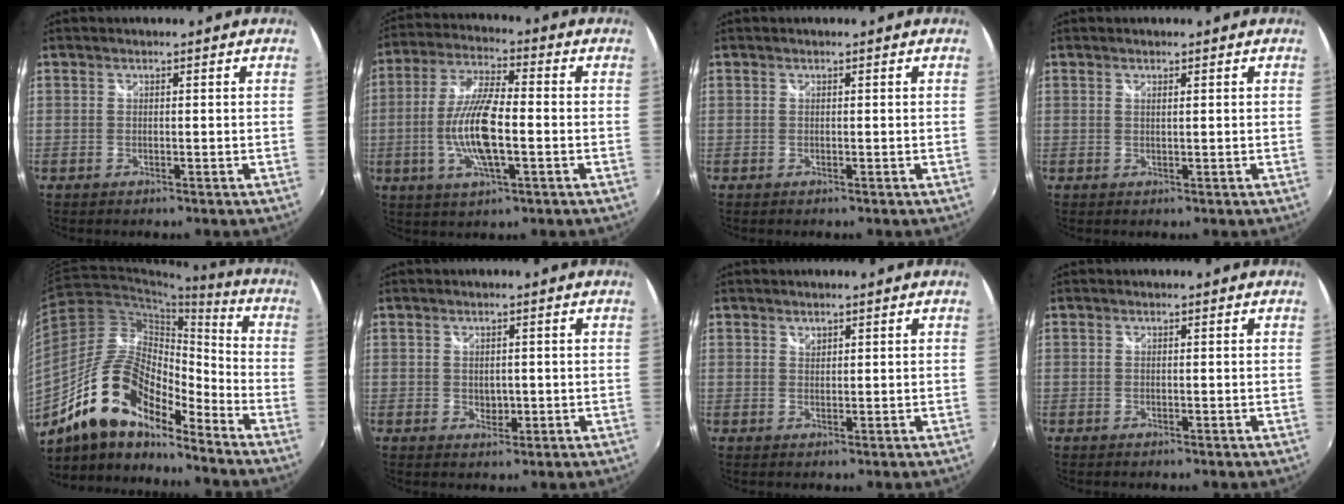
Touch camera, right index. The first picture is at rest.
{"total": 13.1, "force": [-2.5, 3.6, 12.3], "torque": [-0.252, -0.003, -0.049]}
{"total": 0.0}
{"total": 0.6, "force": [0.4, 0.0, 0.5], "torque": [-0.009, 0.001, 0.007]}
{"total": 17.7, "force": [-12.7, 6.5, 10.4], "torque": [-0.193, 0.004, -0.246]}
{"total": 0.8, "force": [0.1, 0.8, 0.4], "torque": [-0.005, -0.002, 0.002]}
{"total": 1.1, "force": [0.9, 0.6, 0.2], "torque": [-0.001, 0.001, 0.016]}
{"total": 0.0}